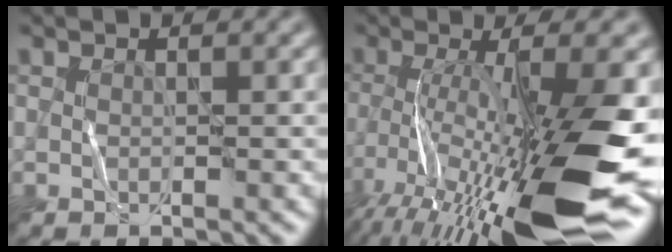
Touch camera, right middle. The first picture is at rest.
{"total": 14.8, "force": [-6.3, 2.9, 13.1], "torque": [-0.236, -0.015, -0.092]}